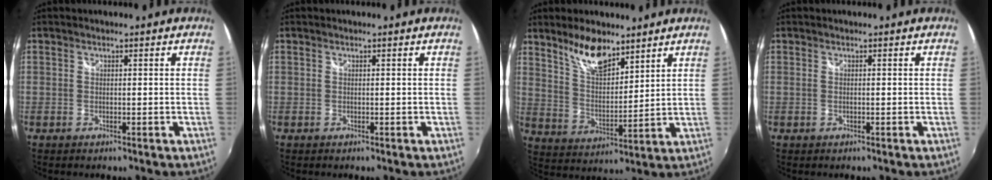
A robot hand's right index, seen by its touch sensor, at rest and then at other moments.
{"total": 0.0}
{"total": 10.0, "force": [7.4, 3.7, 5.6], "torque": [-0.096, 0.001, 0.142]}
{"total": 0.0}